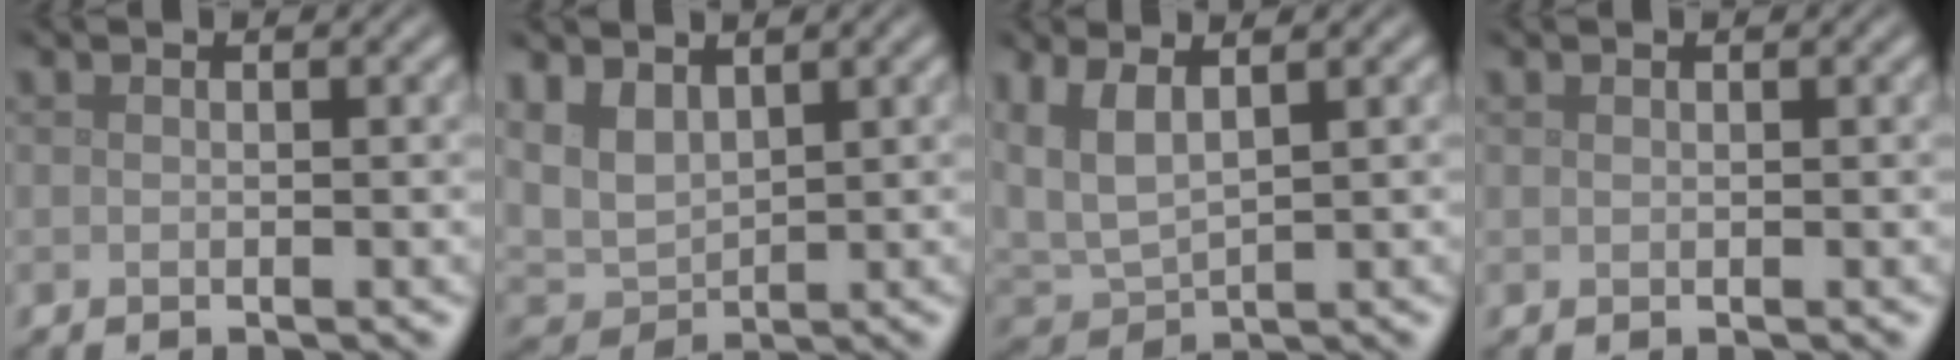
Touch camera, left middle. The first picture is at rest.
{"total": 3.8, "force": [2.2, 2.3, 2.1], "torque": [-0.055, -0.006, 0.042]}
{"total": 4.3, "force": [2.0, 2.0, 3.3], "torque": [-0.085, 0.001, 0.040]}
{"total": 0.0}